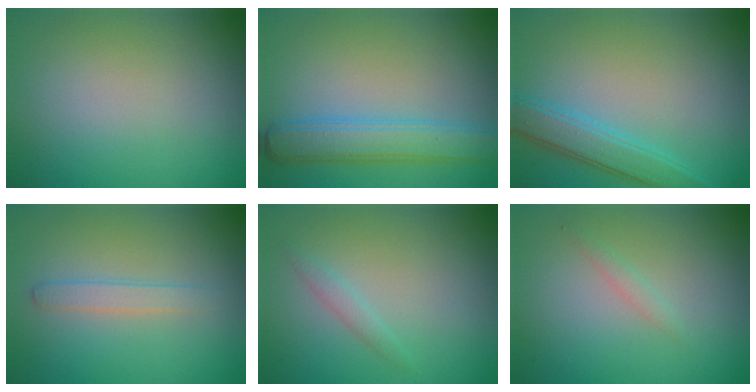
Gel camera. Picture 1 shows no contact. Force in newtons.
{"total": 4.5, "press": 4.5, "slide": 0.2}
{"total": 3.4, "press": 3.4, "slide": 0.2}
{"total": 1.6, "press": 1.6, "slide": 0.0}
{"total": 1.0, "press": 1.0, "slide": 0.1}
{"total": 0.9, "press": 0.9, "slide": 0.1}